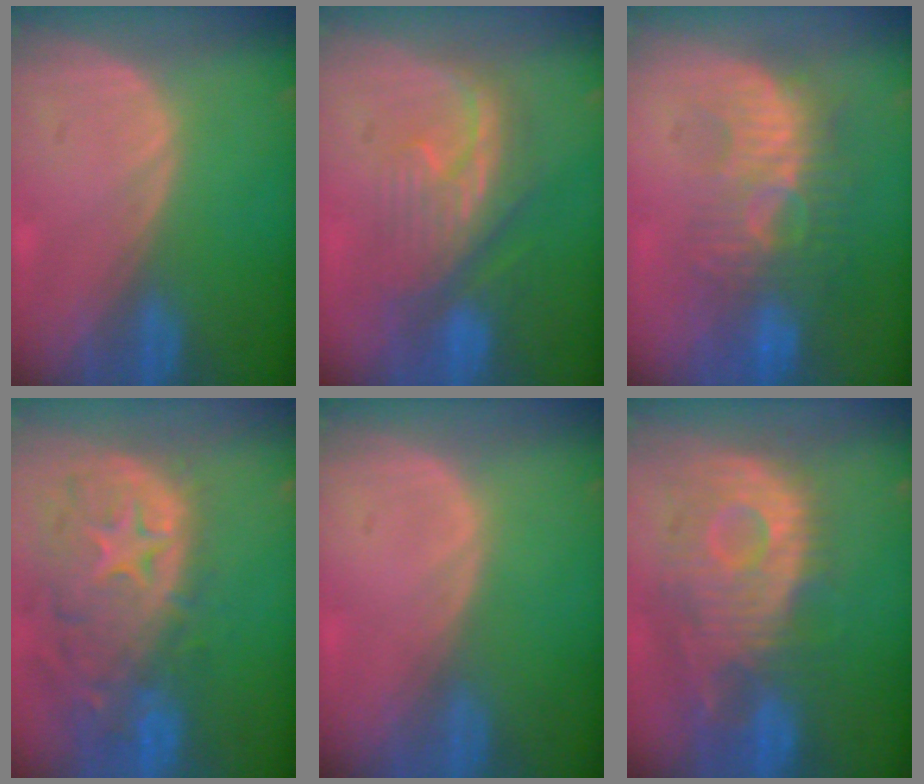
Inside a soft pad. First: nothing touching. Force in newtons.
{"total": 8.0, "press": 8.0, "slide": 1.0}
{"total": 9.4, "press": 8.9, "slide": 2.9}
{"total": 13.9, "press": 11.4, "slide": 8.1}
{"total": 0.0}
{"total": 12.0, "press": 10.7, "slide": 5.5}